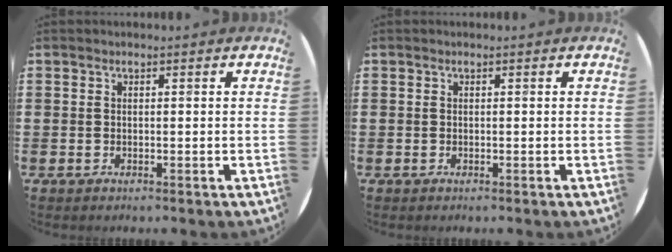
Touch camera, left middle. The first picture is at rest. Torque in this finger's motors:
{"motor_torque": [0.57, -0.58, 0.02, 0.01]}